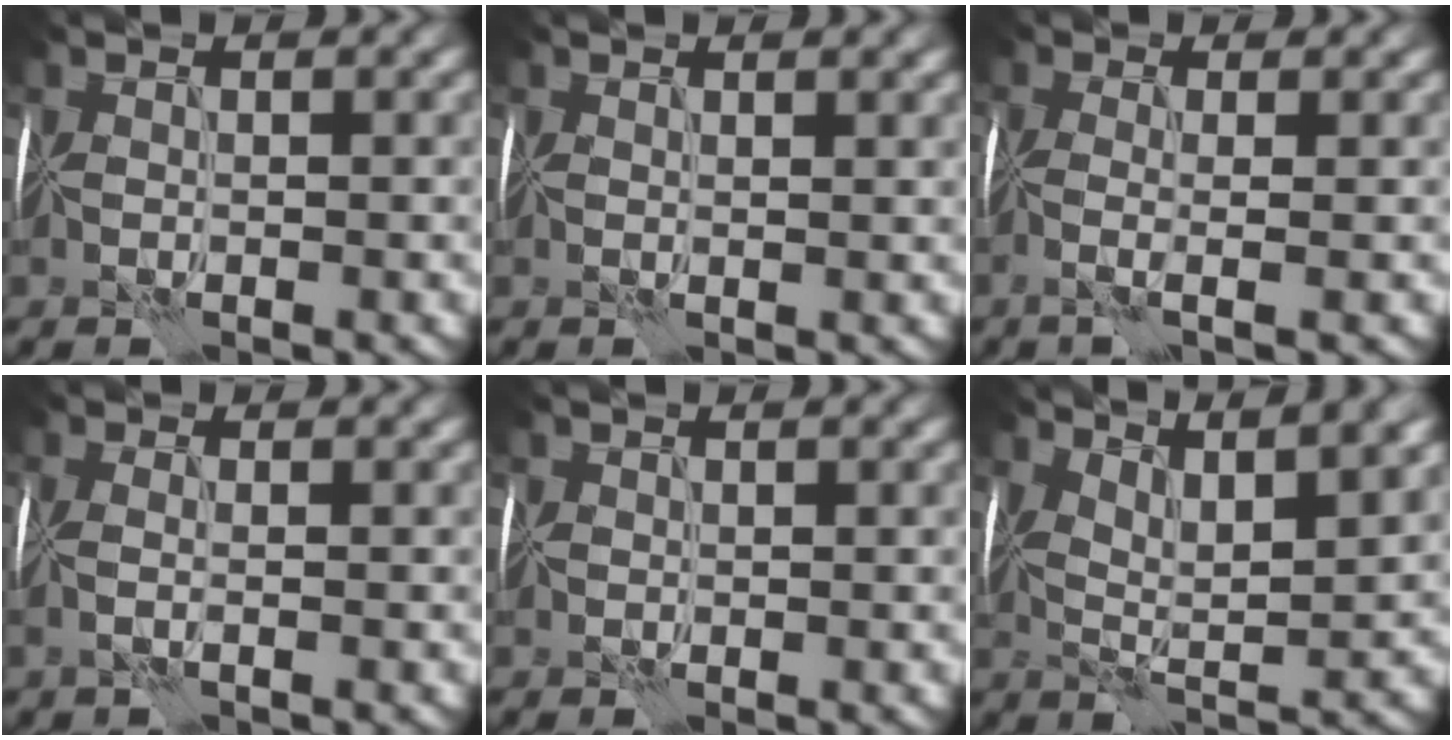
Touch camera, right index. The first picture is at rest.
{"total": 1.5, "force": [1.2, 0.2, 0.9], "torque": [-0.007, 0.004, 0.014]}
{"total": 2.4, "force": [-0.8, 0.2, 2.2], "torque": [-0.044, -0.007, -0.027]}
{"total": 1.3, "force": [-0.5, 0.1, 1.3], "torque": [-0.030, -0.004, -0.014]}
{"total": 0.7, "force": [0.3, 0.6, 0.0], "torque": [0.002, 0.007, 0.003]}
{"total": 5.9, "force": [4.0, 1.1, 4.2], "torque": [-0.074, 0.004, 0.064]}